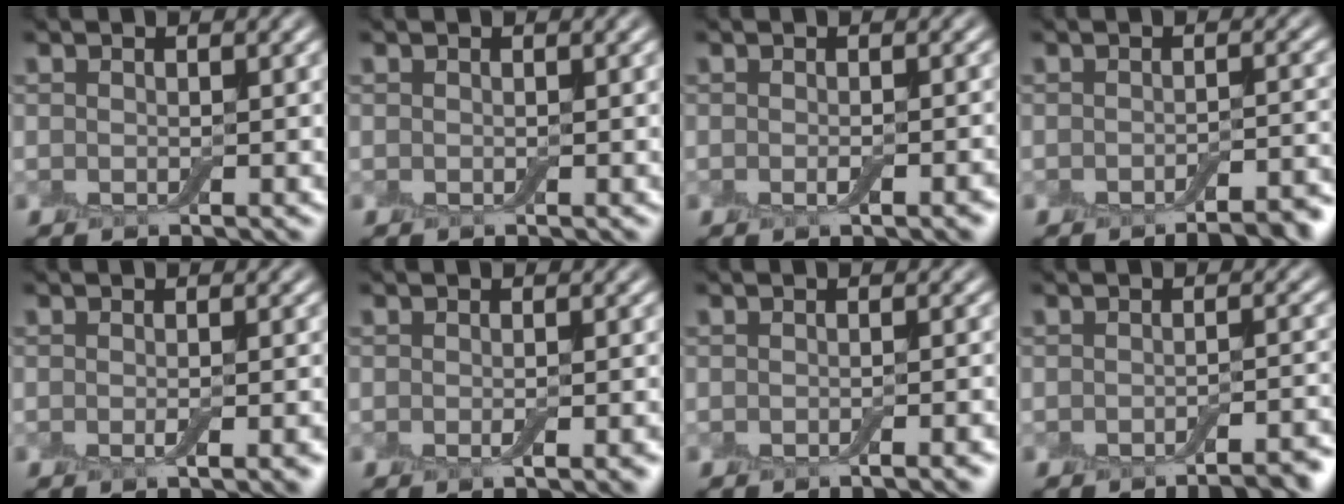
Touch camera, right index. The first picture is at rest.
{"total": 0.0}
{"total": 1.9, "force": [-0.7, 0.4, 1.7], "torque": [-0.023, -0.002, -0.011]}
{"total": 3.3, "force": [-2.3, 0.8, 2.3], "torque": [-0.027, 0.000, -0.031]}
{"total": 2.5, "force": [-0.9, 0.6, 2.3], "torque": [-0.025, -0.001, -0.014]}
{"total": 2.2, "force": [-0.7, 0.5, 2.0], "torque": [-0.021, 0.000, -0.011]}
{"total": 2.0, "force": [-1.1, 0.5, 1.7], "torque": [-0.013, 0.003, -0.016]}
{"total": 2.9, "force": [-2.1, 0.6, 1.9], "torque": [-0.019, 0.003, -0.033]}